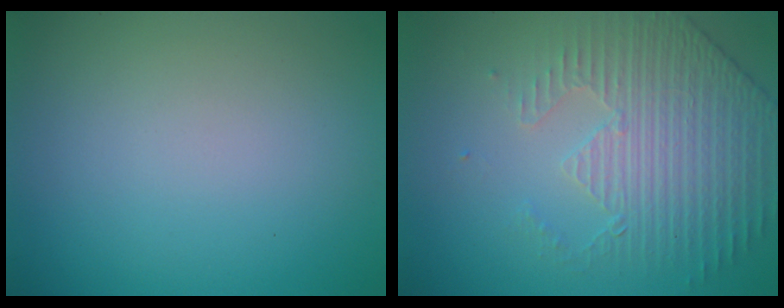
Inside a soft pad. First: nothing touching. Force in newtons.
{"total": 4.4, "press": 3.5, "slide": 2.6}